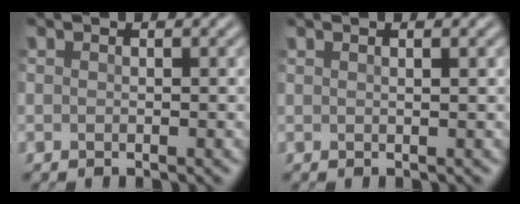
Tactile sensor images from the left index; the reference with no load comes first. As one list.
[{"total": 2.0, "force": [1.1, 0.9, 1.4], "torque": [-0.004, 0.001, -0.005]}]